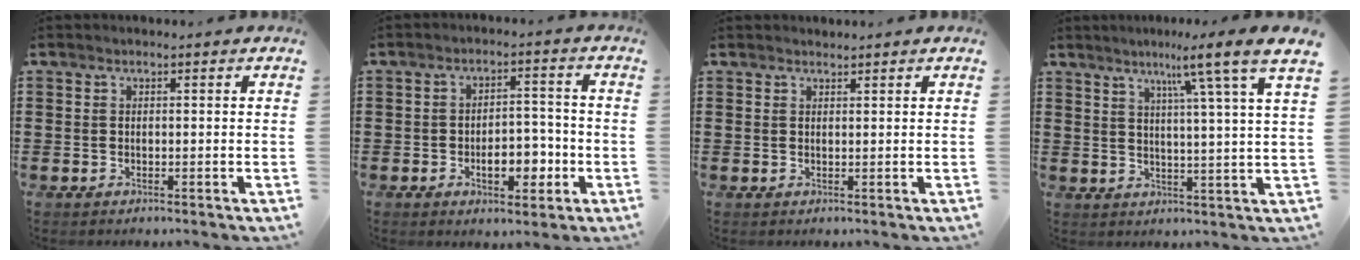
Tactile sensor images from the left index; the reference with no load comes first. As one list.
[{"total": 6.6, "force": [-2.3, 3.5, 5.1], "torque": [-0.072, 0.007, -0.044]}, {"total": 0.8, "force": [0.8, 0.1, 0.0], "torque": [-0.002, -0.001, 0.016]}, {"total": 7.7, "force": [5.2, -1.7, 5.4], "torque": [-0.100, -0.032, 0.073]}]